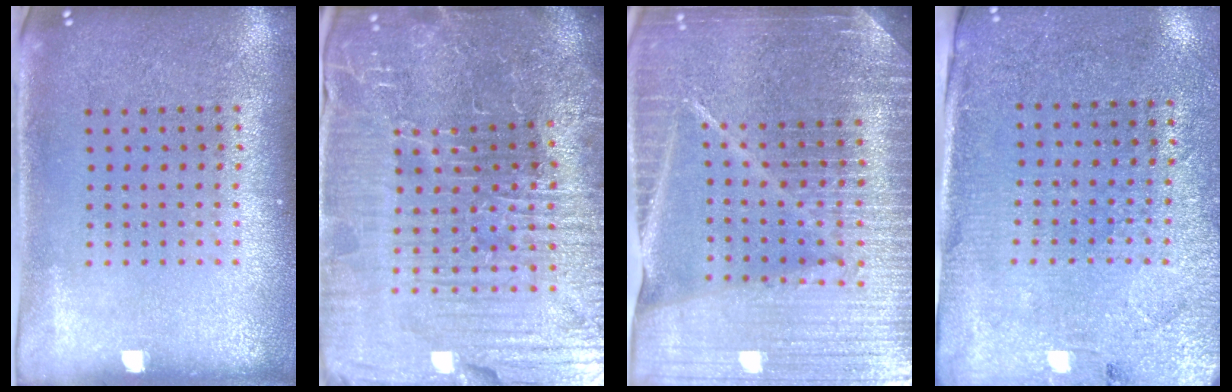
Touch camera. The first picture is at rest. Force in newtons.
{"total": 6.8, "press": 6.2, "slide": 2.7}
{"total": 6.1, "press": 5.3, "slide": 2.9}
{"total": 2.8, "press": 2.6, "slide": 1.2}